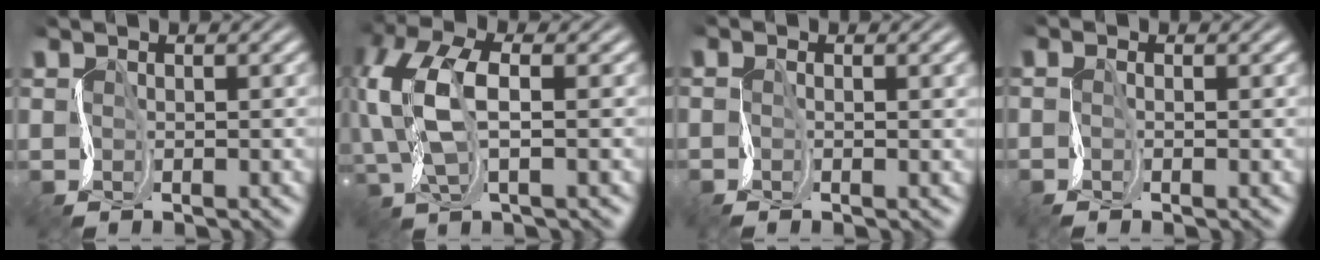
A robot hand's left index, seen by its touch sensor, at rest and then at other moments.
{"total": 7.9, "force": [0.7, 3.8, 6.9], "torque": [-0.172, 0.010, 0.006]}
{"total": 2.3, "force": [0.1, 0.8, 2.2], "torque": [-0.033, 0.002, -0.012]}
{"total": 0.9, "force": [-0.5, 0.1, 0.7], "torque": [-0.012, -0.006, -0.013]}